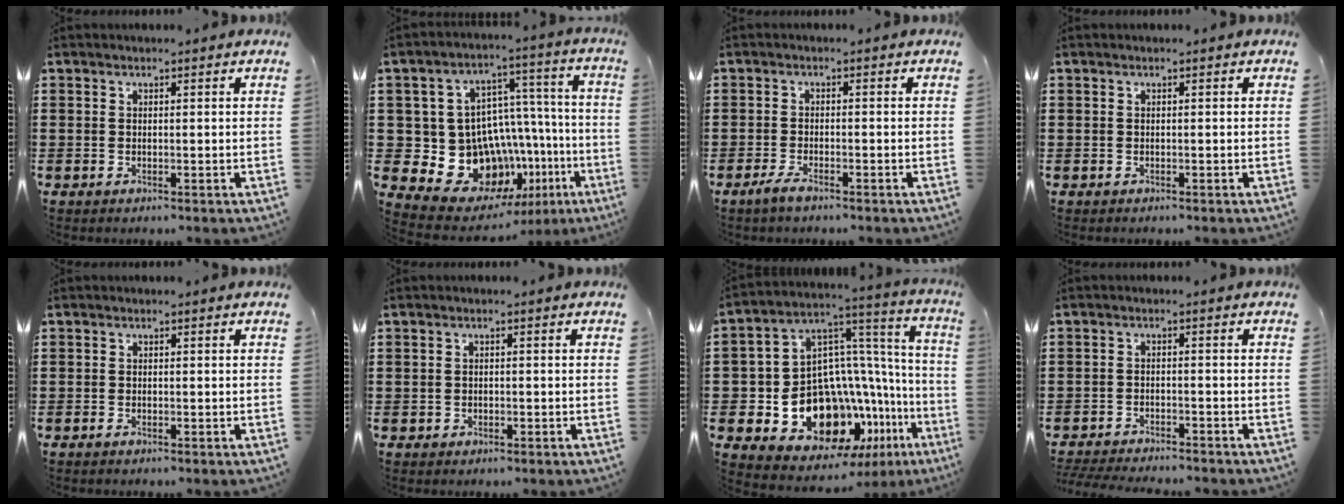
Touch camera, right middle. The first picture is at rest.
{"total": 14.4, "force": [-5.7, 11.7, 6.4], "torque": [-0.133, 0.006, -0.079]}
{"total": 2.1, "force": [-1.5, 0.3, 1.5], "torque": [-0.033, -0.001, -0.030]}
{"total": 0.0}
{"total": 0.6, "force": [-0.5, 0.1, 0.2], "torque": [-0.006, -0.003, -0.009]}
{"total": 0.8, "force": [-0.5, 0.5, 0.2], "torque": [-0.006, 0.001, -0.011]}
{"total": 13.9, "force": [-6.5, 10.0, 7.2], "torque": [-0.178, -0.016, -0.106]}
{"total": 3.2, "force": [-3.2, 0.2, 0.4], "torque": [-0.016, -0.002, -0.069]}